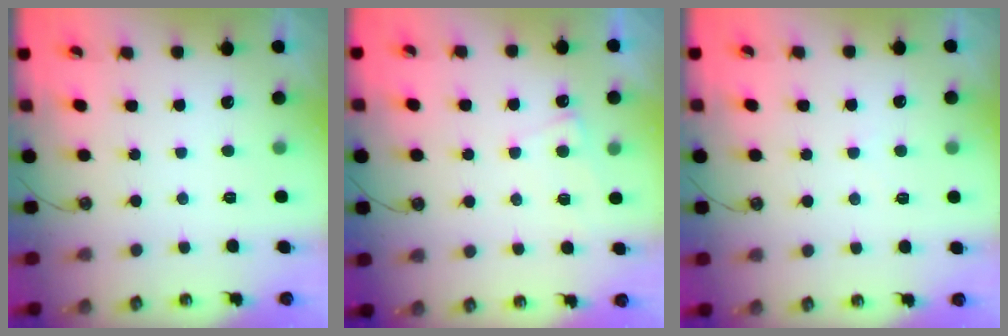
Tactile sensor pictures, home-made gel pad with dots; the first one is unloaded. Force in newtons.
{"total": 5.6, "press": 5.6, "slide": 0.3}
{"total": 1.3, "press": 1.2, "slide": 0.4}